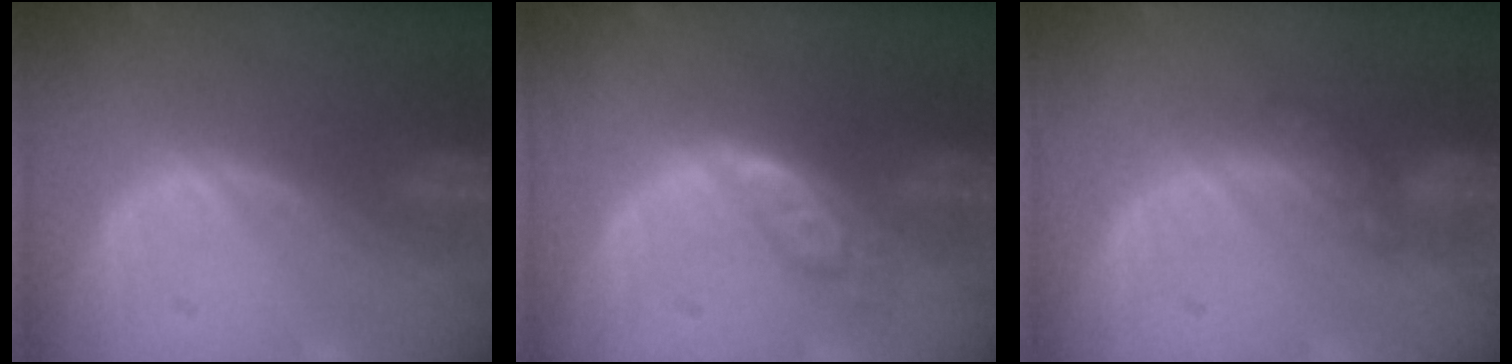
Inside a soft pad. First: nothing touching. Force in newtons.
{"total": 5.3, "press": 4.6, "slide": 2.7}
{"total": 4.1, "press": 4.1, "slide": 0.4}